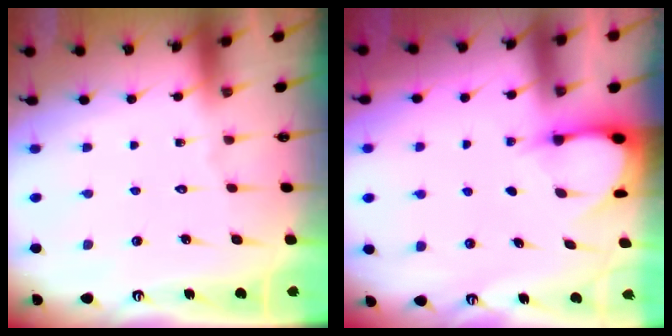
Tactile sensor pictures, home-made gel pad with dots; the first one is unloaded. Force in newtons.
{"total": 3.2, "press": 3.2, "slide": 0.4}